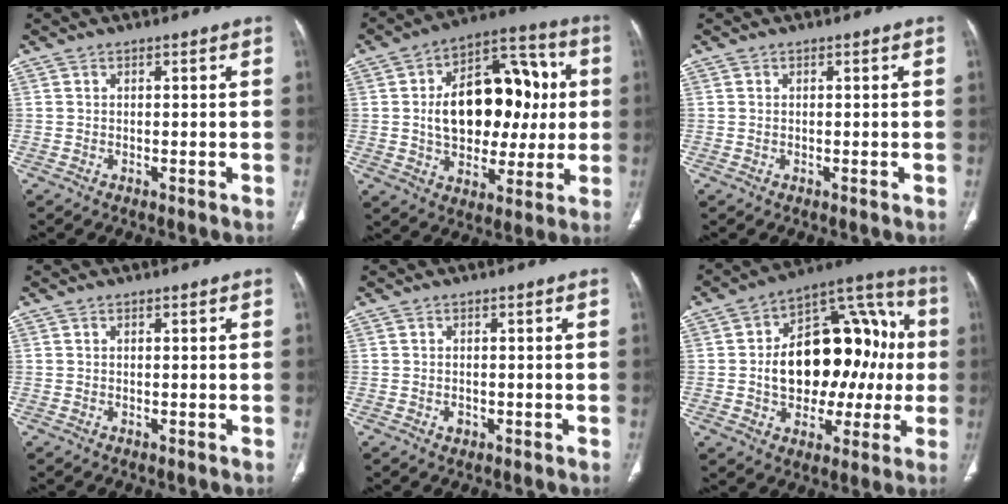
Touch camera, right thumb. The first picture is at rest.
{"total": 21.5, "force": [1.7, 13.9, 16.3], "torque": [-0.203, 0.027, 0.031]}
{"total": 0.0}
{"total": 0.0}
{"total": 1.2, "force": [-0.5, 0.9, 0.6], "torque": [-0.004, 0.003, -0.006]}
{"total": 23.8, "force": [0.3, 15.0, 18.5], "torque": [-0.231, 0.047, 0.013]}